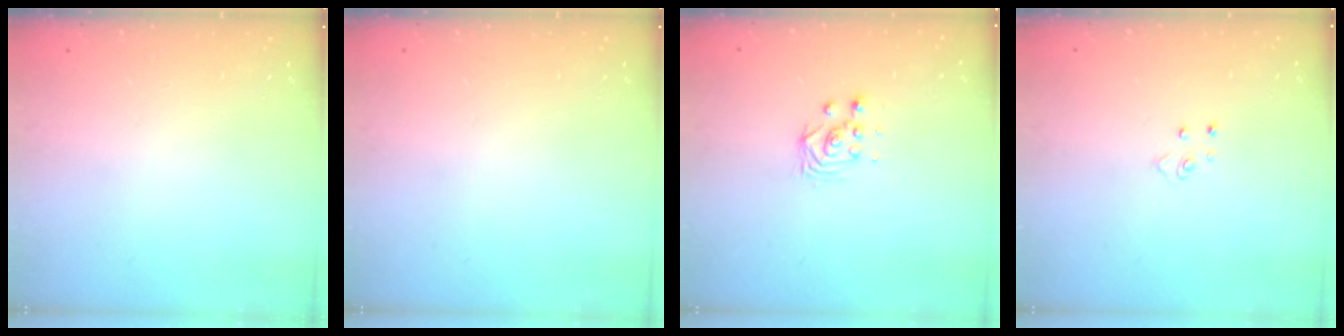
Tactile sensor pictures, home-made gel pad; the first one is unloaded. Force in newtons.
{"total": 0.0}
{"total": 3.0, "press": 2.9, "slide": 0.3}
{"total": 4.3, "press": 4.3, "slide": 0.4}